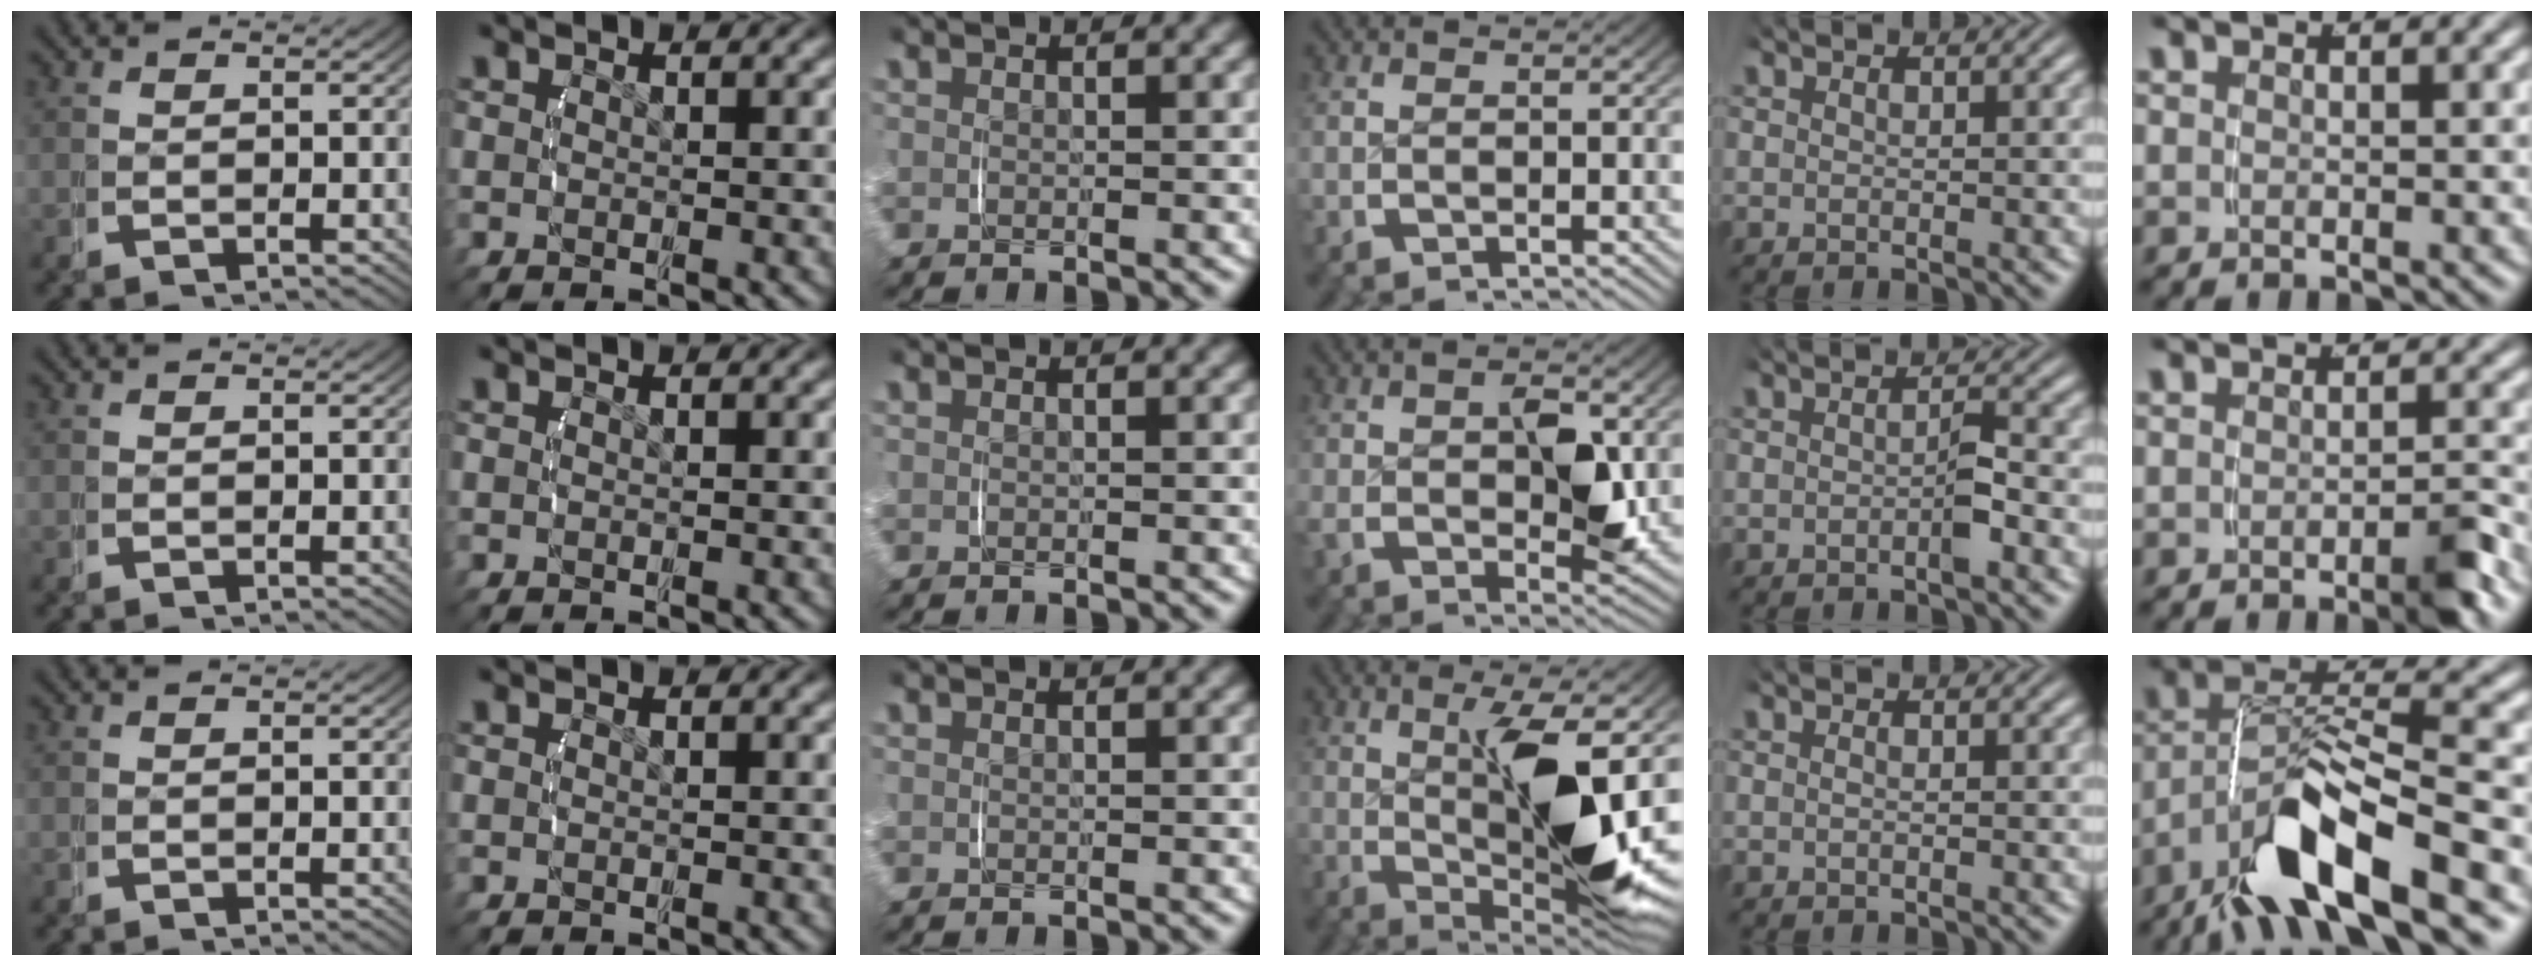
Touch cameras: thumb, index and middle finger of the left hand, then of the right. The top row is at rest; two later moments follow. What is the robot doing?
{"motion": "lift_and_place", "object": "jar lid"}